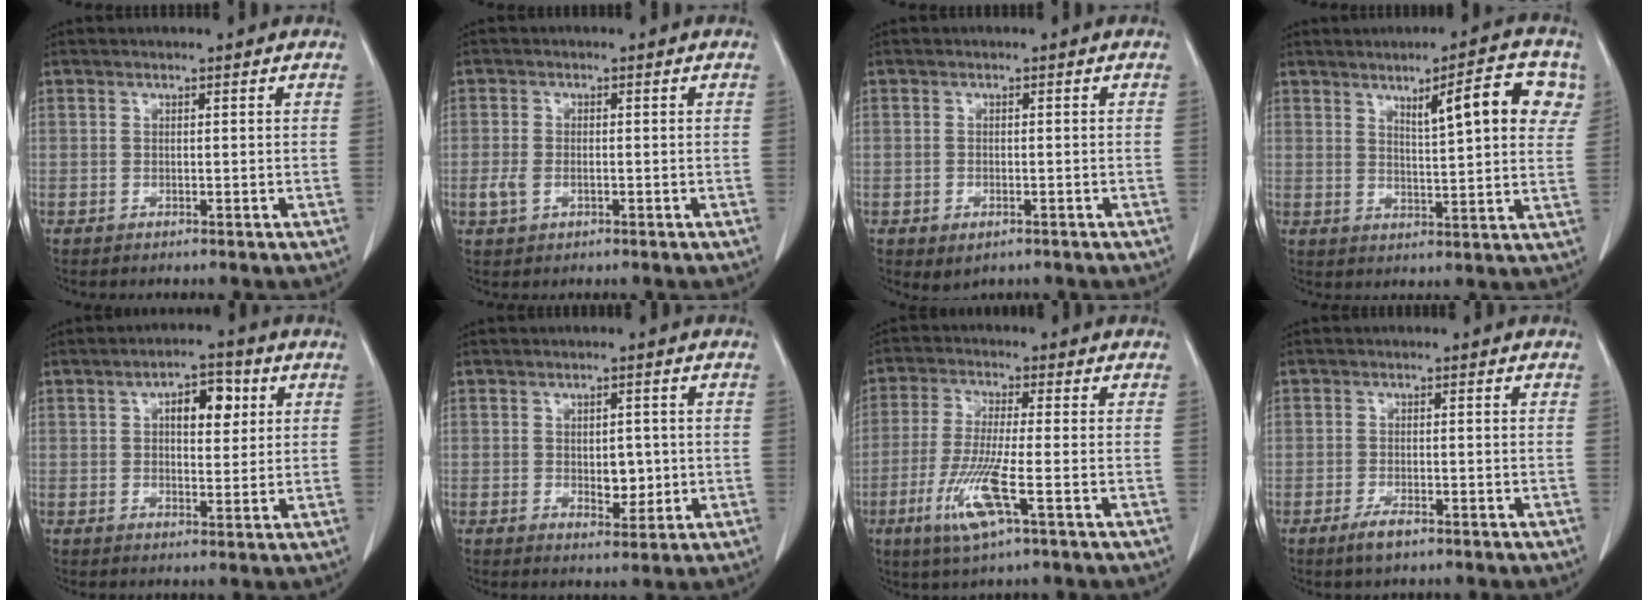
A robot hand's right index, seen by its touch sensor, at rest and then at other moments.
{"total": 2.8, "force": [-0.7, 1.8, 2.1], "torque": [-0.051, 0.004, -0.009]}
{"total": 2.4, "force": [-1.2, 1.4, 1.5], "torque": [-0.023, -0.002, -0.006]}
{"total": 10.5, "force": [4.4, 1.8, 9.3], "torque": [-0.124, 0.012, 0.060]}
{"total": 6.1, "force": [1.9, 2.8, 5.1], "torque": [-0.078, 0.014, 0.030]}
{"total": 4.0, "force": [-0.2, 2.3, 3.3], "torque": [-0.041, 0.000, 0.007]}
{"total": 9.4, "force": [-3.6, 0.3, 8.6], "torque": [-0.179, -0.021, -0.070]}
{"total": 2.9, "force": [-1.9, 0.8, 2.0], "torque": [-0.041, -0.001, -0.033]}